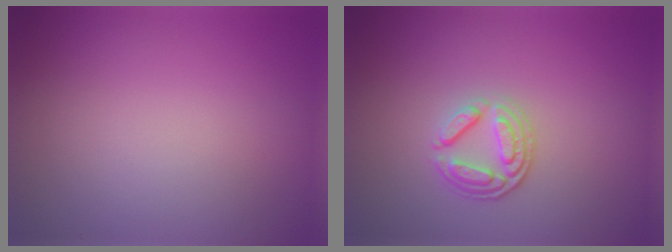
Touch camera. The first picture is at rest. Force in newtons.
{"total": 2.9, "press": 2.5, "slide": 1.5}